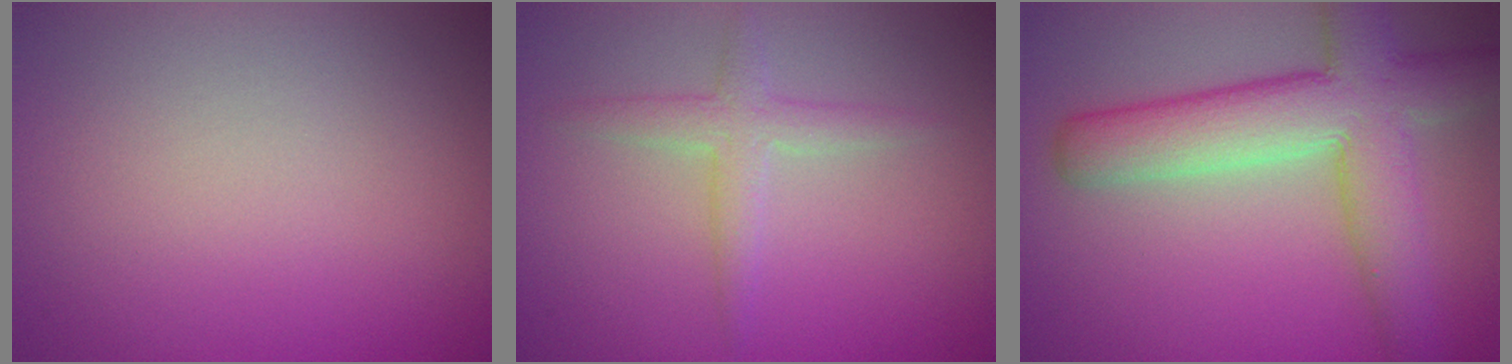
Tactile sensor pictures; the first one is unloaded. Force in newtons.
{"total": 2.3, "press": 2.3, "slide": 0.1}
{"total": 8.0, "press": 8.0, "slide": 0.5}